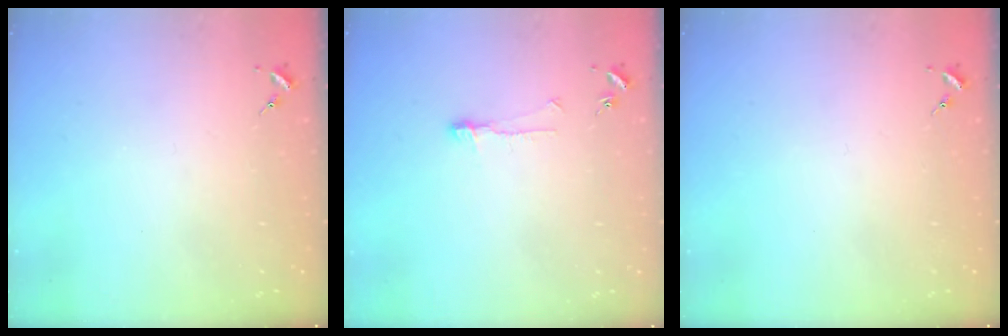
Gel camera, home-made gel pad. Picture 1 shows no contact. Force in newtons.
{"total": 6.8, "press": 6.7, "slide": 0.4}
{"total": 0.0}